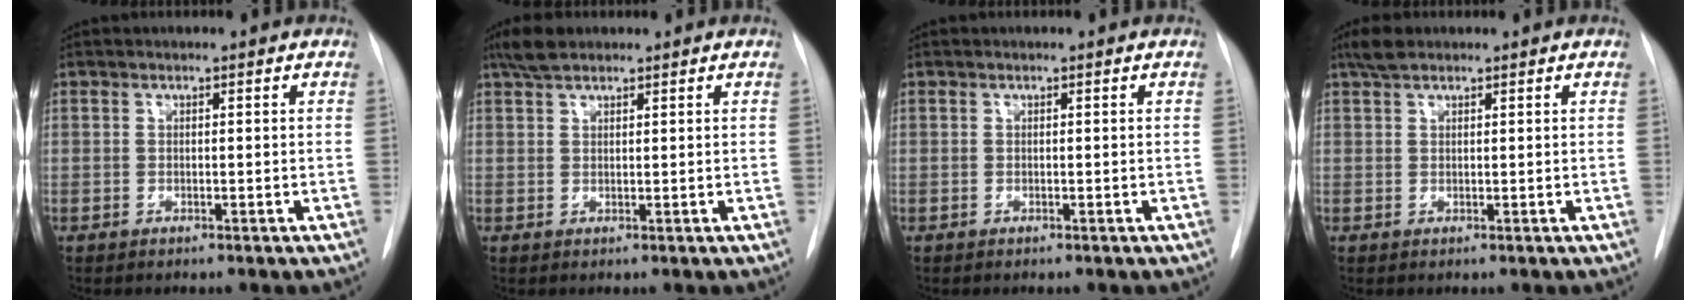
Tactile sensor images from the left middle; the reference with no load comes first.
{"total": 3.3, "force": [2.6, 1.2, 1.6], "torque": [-0.036, 0.011, 0.050]}
{"total": 0.0}
{"total": 2.4, "force": [1.9, 1.0, 1.2], "torque": [-0.025, 0.012, 0.036]}